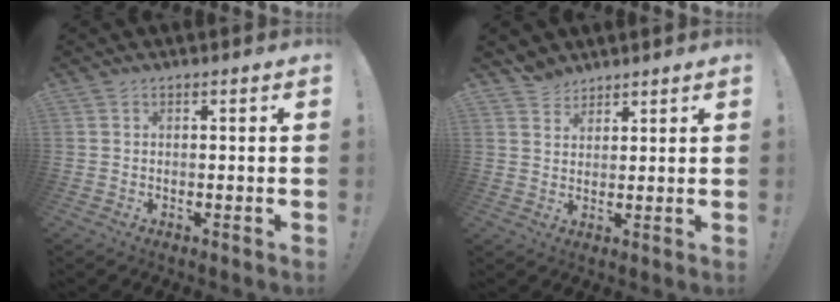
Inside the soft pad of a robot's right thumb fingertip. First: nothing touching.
{"total": 4.7, "force": [3.9, 2.6, 0.3], "torque": [-0.004, -0.024, 0.074]}